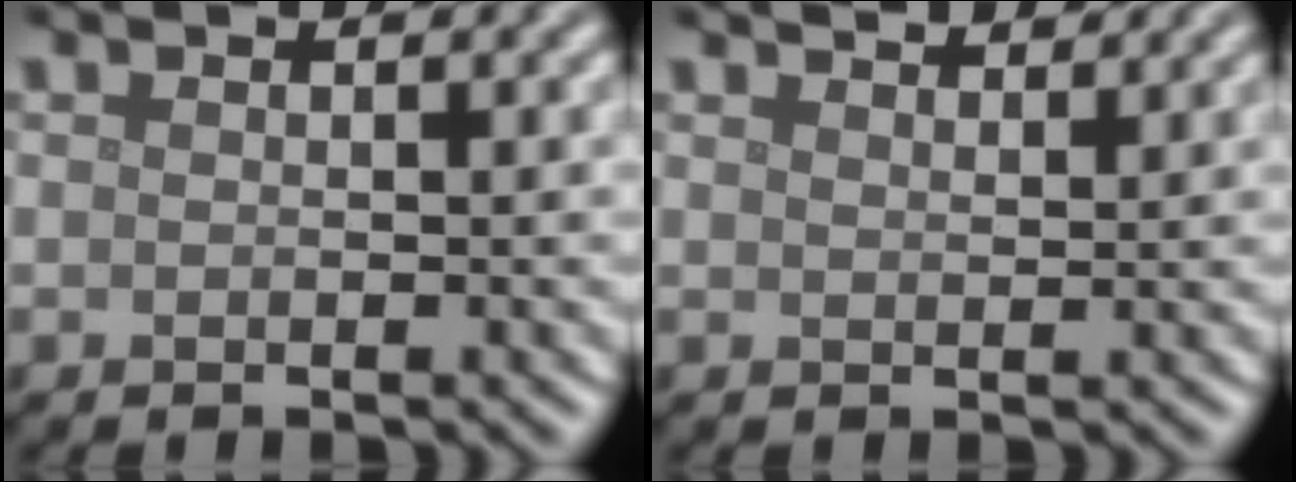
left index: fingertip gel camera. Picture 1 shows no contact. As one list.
[{"total": 3.1, "force": [2.9, 0.5, 1.0], "torque": [-0.006, 0.001, 0.033]}]